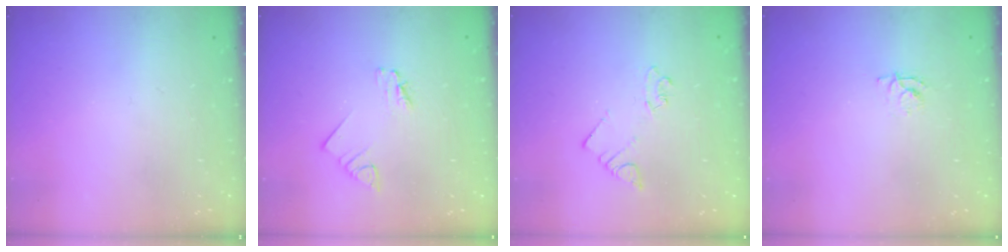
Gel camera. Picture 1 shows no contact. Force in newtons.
{"total": 2.4, "press": 2.4, "slide": 0.1}
{"total": 2.0, "press": 2.0, "slide": 0.2}
{"total": 3.8, "press": 3.7, "slide": 0.6}